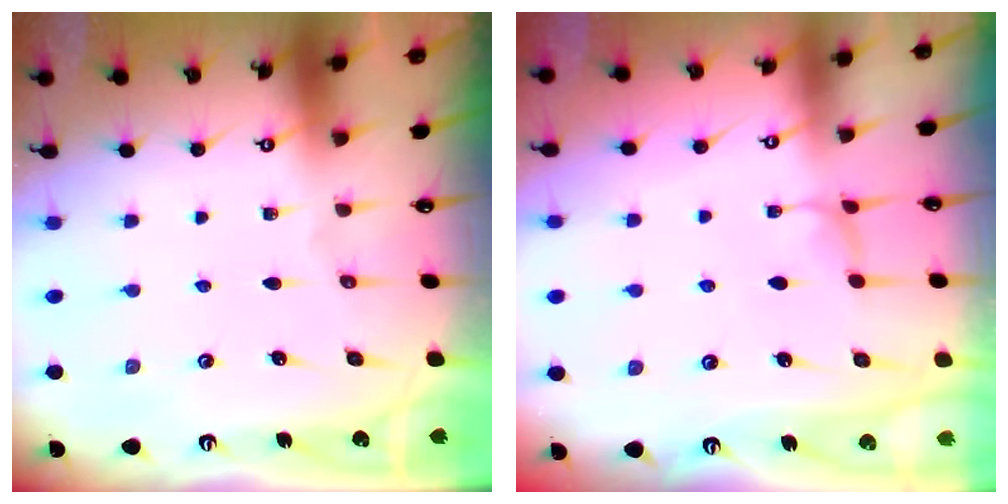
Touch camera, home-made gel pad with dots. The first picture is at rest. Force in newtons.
{"total": 2.4, "press": 2.4, "slide": 0.4}